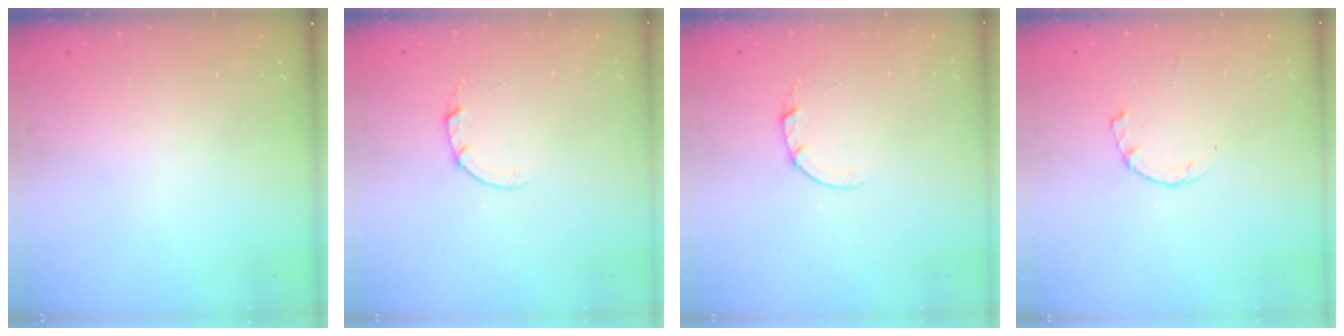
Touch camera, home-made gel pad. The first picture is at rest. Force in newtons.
{"total": 2.0, "press": 2.0, "slide": 0.2}
{"total": 2.0, "press": 2.0, "slide": 0.2}
{"total": 1.2, "press": 1.1, "slide": 0.3}